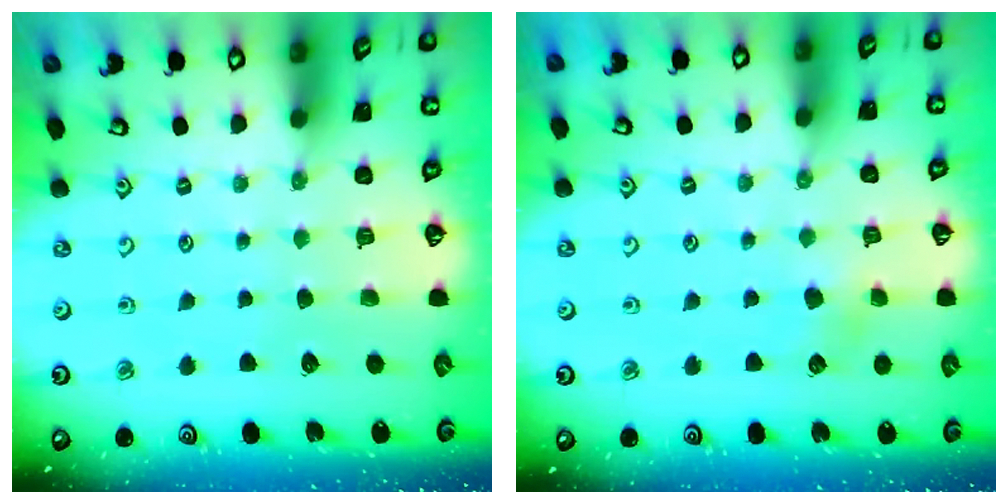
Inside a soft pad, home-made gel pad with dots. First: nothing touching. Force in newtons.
{"total": 4.2, "press": 4.1, "slide": 0.6}